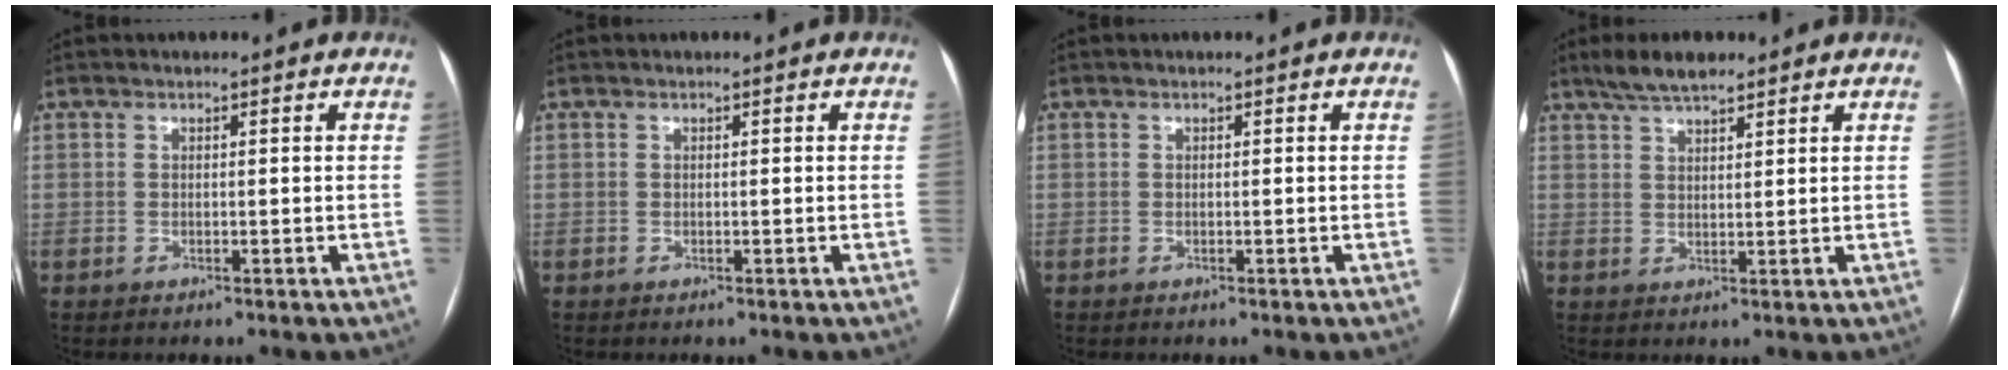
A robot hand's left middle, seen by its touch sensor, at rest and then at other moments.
{"total": 0.0}
{"total": 0.0}
{"total": 5.3, "force": [4.2, 1.3, 2.9], "torque": [-0.061, 0.014, 0.077]}